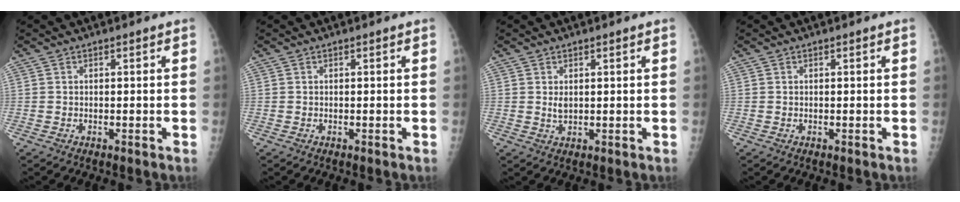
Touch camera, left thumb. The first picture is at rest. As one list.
[{"total": 0.0}, {"total": 1.7, "force": [0.5, 0.9, 1.4], "torque": [-0.020, -0.004, 0.013]}, {"total": 0.0}]